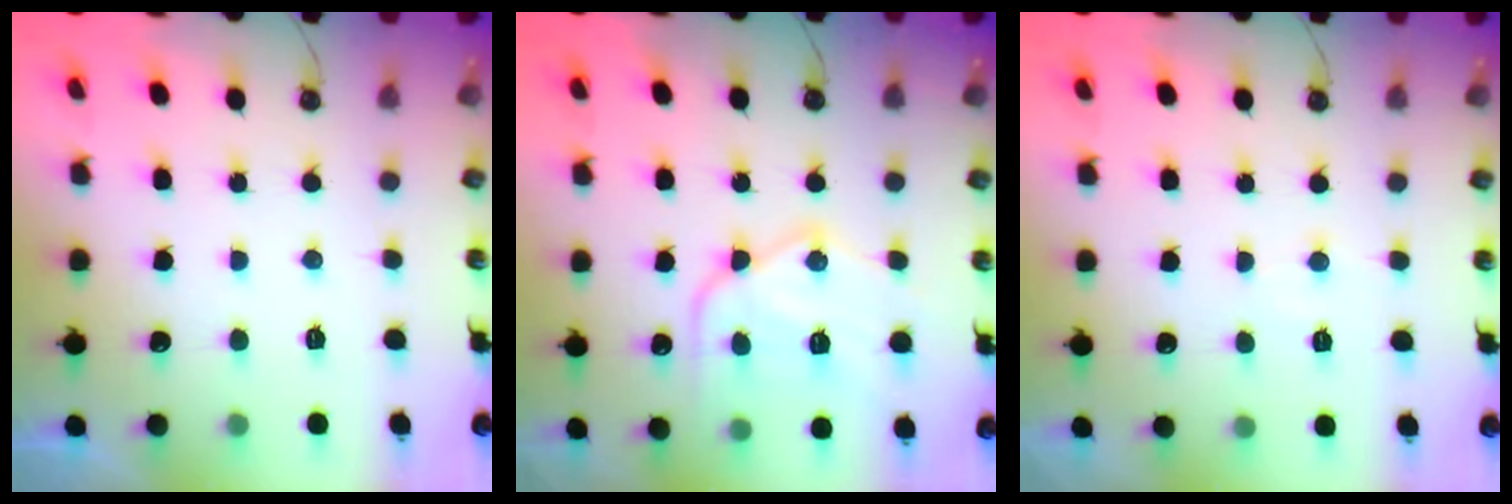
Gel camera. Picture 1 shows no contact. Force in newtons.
{"total": 15.9, "press": 15.8, "slide": 1.0}
{"total": 3.8, "press": 3.7, "slide": 0.5}